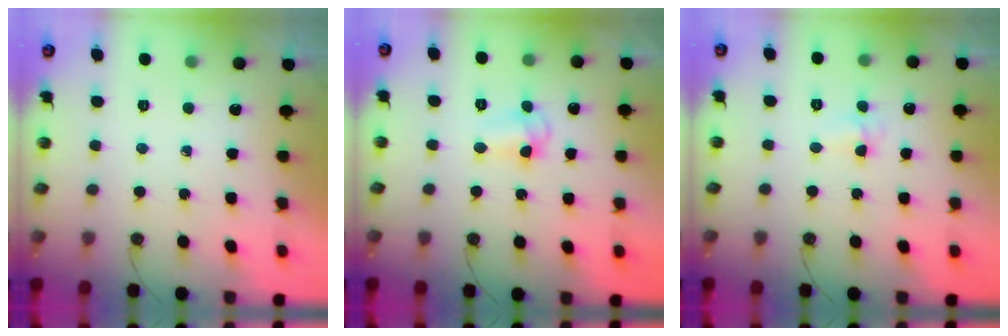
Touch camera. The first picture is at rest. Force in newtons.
{"total": 4.1, "press": 4.0, "slide": 0.8}
{"total": 4.2, "press": 2.8, "slide": 3.1}